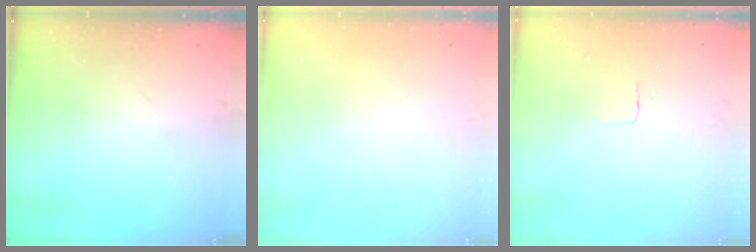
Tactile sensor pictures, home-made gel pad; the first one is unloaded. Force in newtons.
{"total": 0.0}
{"total": 2.4, "press": 2.4, "slide": 0.1}